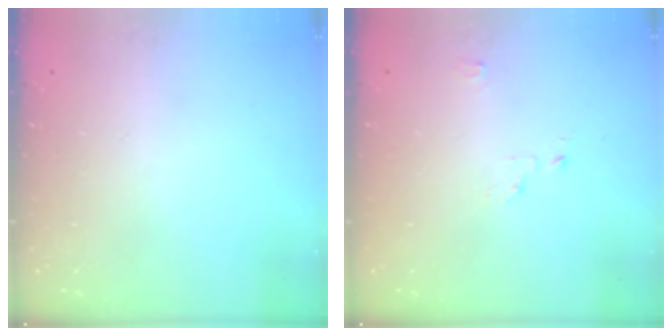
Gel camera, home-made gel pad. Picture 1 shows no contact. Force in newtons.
{"total": 2.1, "press": 2.1, "slide": 0.2}